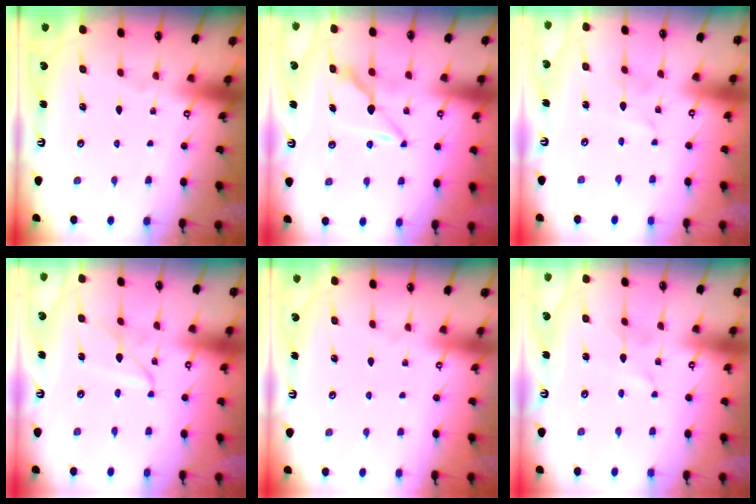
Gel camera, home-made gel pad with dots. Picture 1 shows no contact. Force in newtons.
{"total": 7.4, "press": 7.4, "slide": 0.4}
{"total": 2.8, "press": 2.8, "slide": 0.3}
{"total": 3.0, "press": 2.9, "slide": 0.3}
{"total": 0.0}
{"total": 0.9, "press": 0.9, "slide": 0.1}